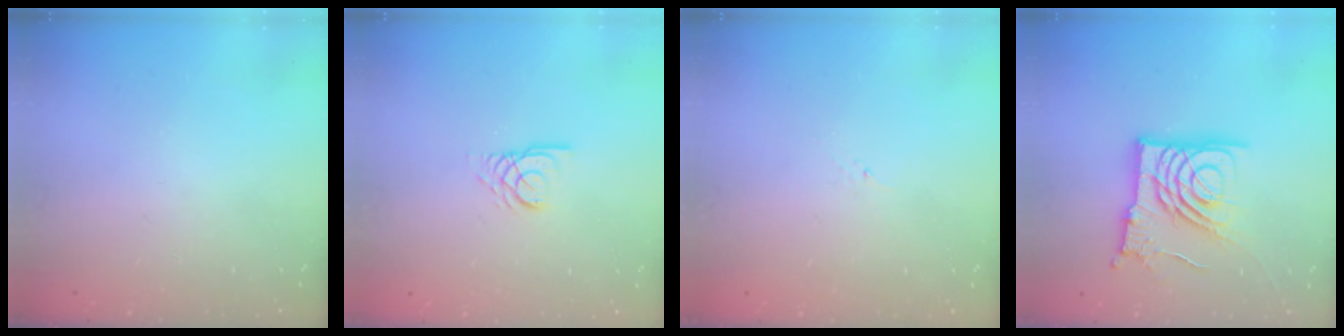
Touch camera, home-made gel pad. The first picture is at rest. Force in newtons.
{"total": 3.0, "press": 2.9, "slide": 0.3}
{"total": 1.2, "press": 1.1, "slide": 0.2}
{"total": 15.5, "press": 15.5, "slide": 1.2}